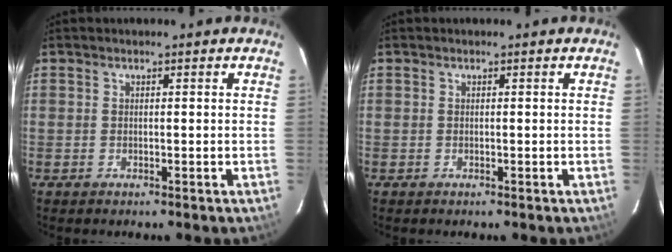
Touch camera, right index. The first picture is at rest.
{"total": 0.0}